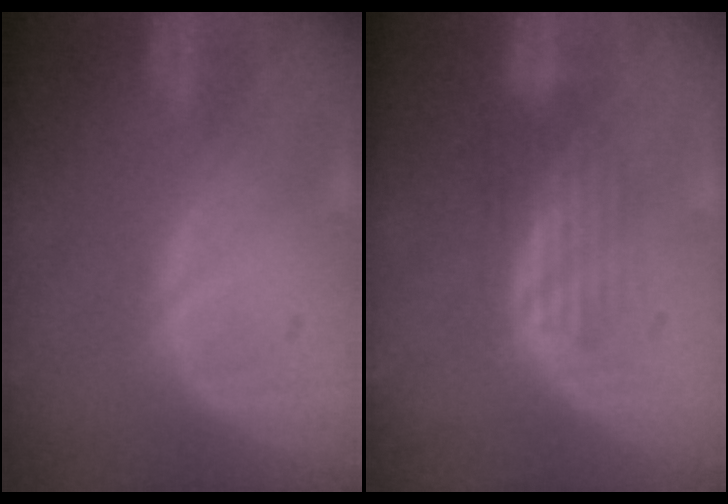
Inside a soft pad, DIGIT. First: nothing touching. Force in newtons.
{"total": 4.1, "press": 4.1, "slide": 0.1}